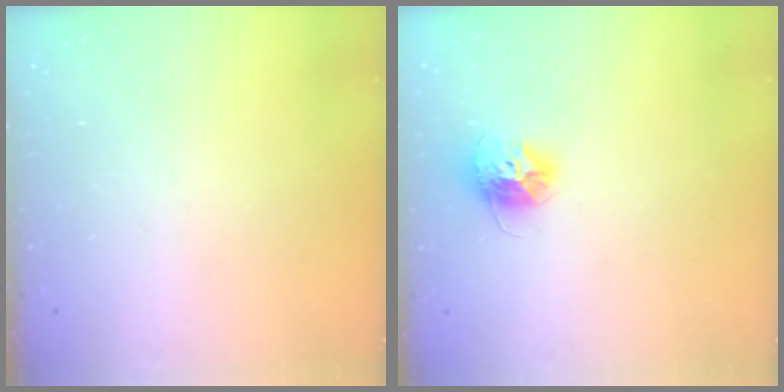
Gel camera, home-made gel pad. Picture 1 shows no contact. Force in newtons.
{"total": 10.5, "press": 10.4, "slide": 0.9}